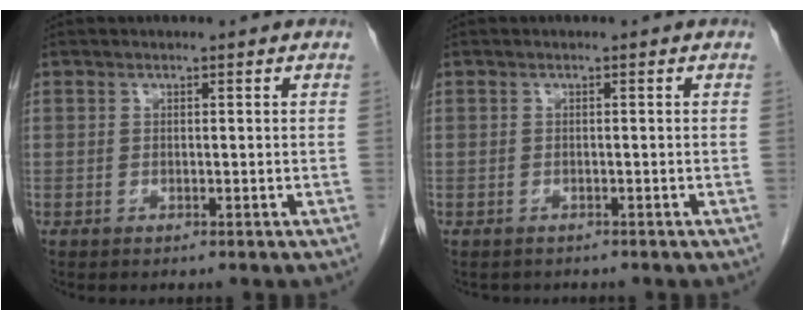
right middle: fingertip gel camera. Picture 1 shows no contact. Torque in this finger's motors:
{"motor_torque": [0.03, -0.03, -0.04, -0.01]}